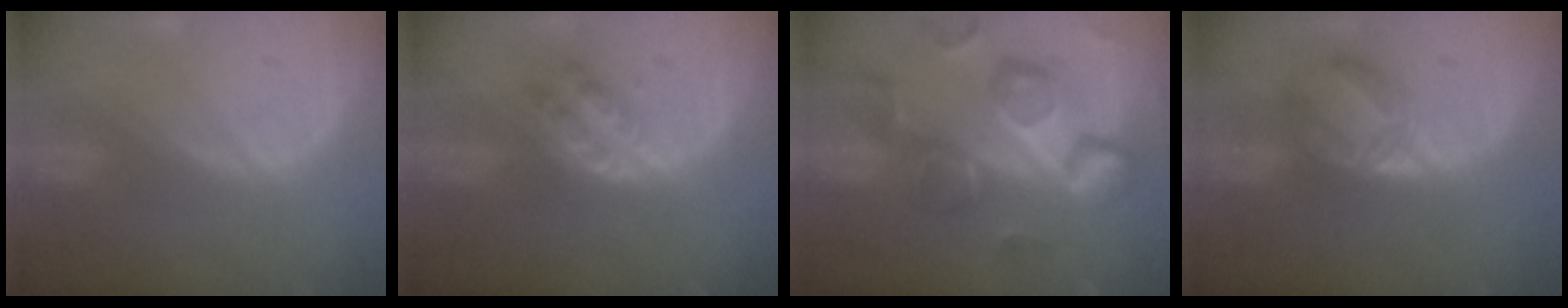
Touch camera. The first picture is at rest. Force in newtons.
{"total": 4.7, "press": 4.6, "slide": 1.2}
{"total": 12.5, "press": 10.9, "slide": 6.1}
{"total": 5.6, "press": 5.5, "slide": 1.1}